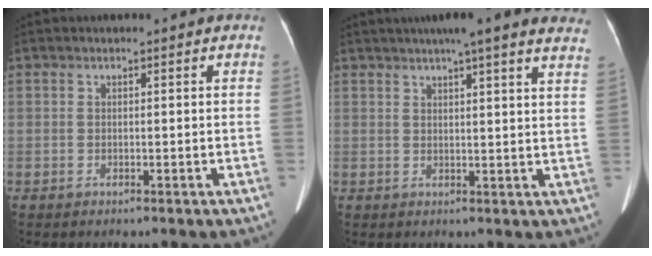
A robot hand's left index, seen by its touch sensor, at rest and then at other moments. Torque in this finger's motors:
{"motor_torque": [0.00, -0.47, 0.04, 0.06]}